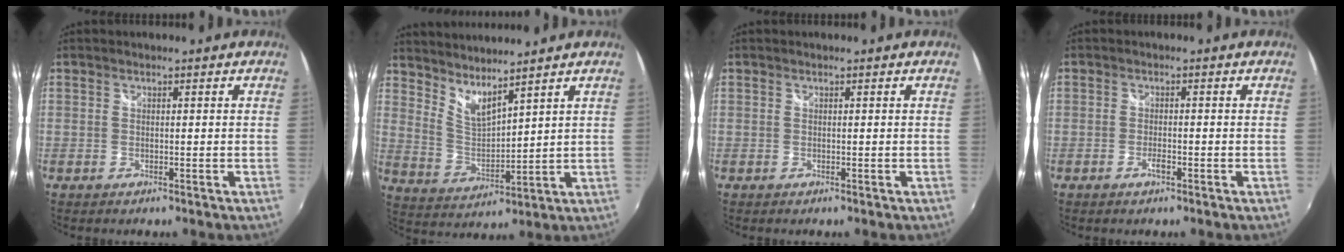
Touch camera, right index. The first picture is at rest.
{"total": 7.6, "force": [6.6, 1.1, 3.7], "torque": [-0.066, -0.012, 0.128]}
{"total": 0.0}
{"total": 1.8, "force": [-1.0, 0.6, 1.3], "torque": [-0.030, -0.001, -0.021]}